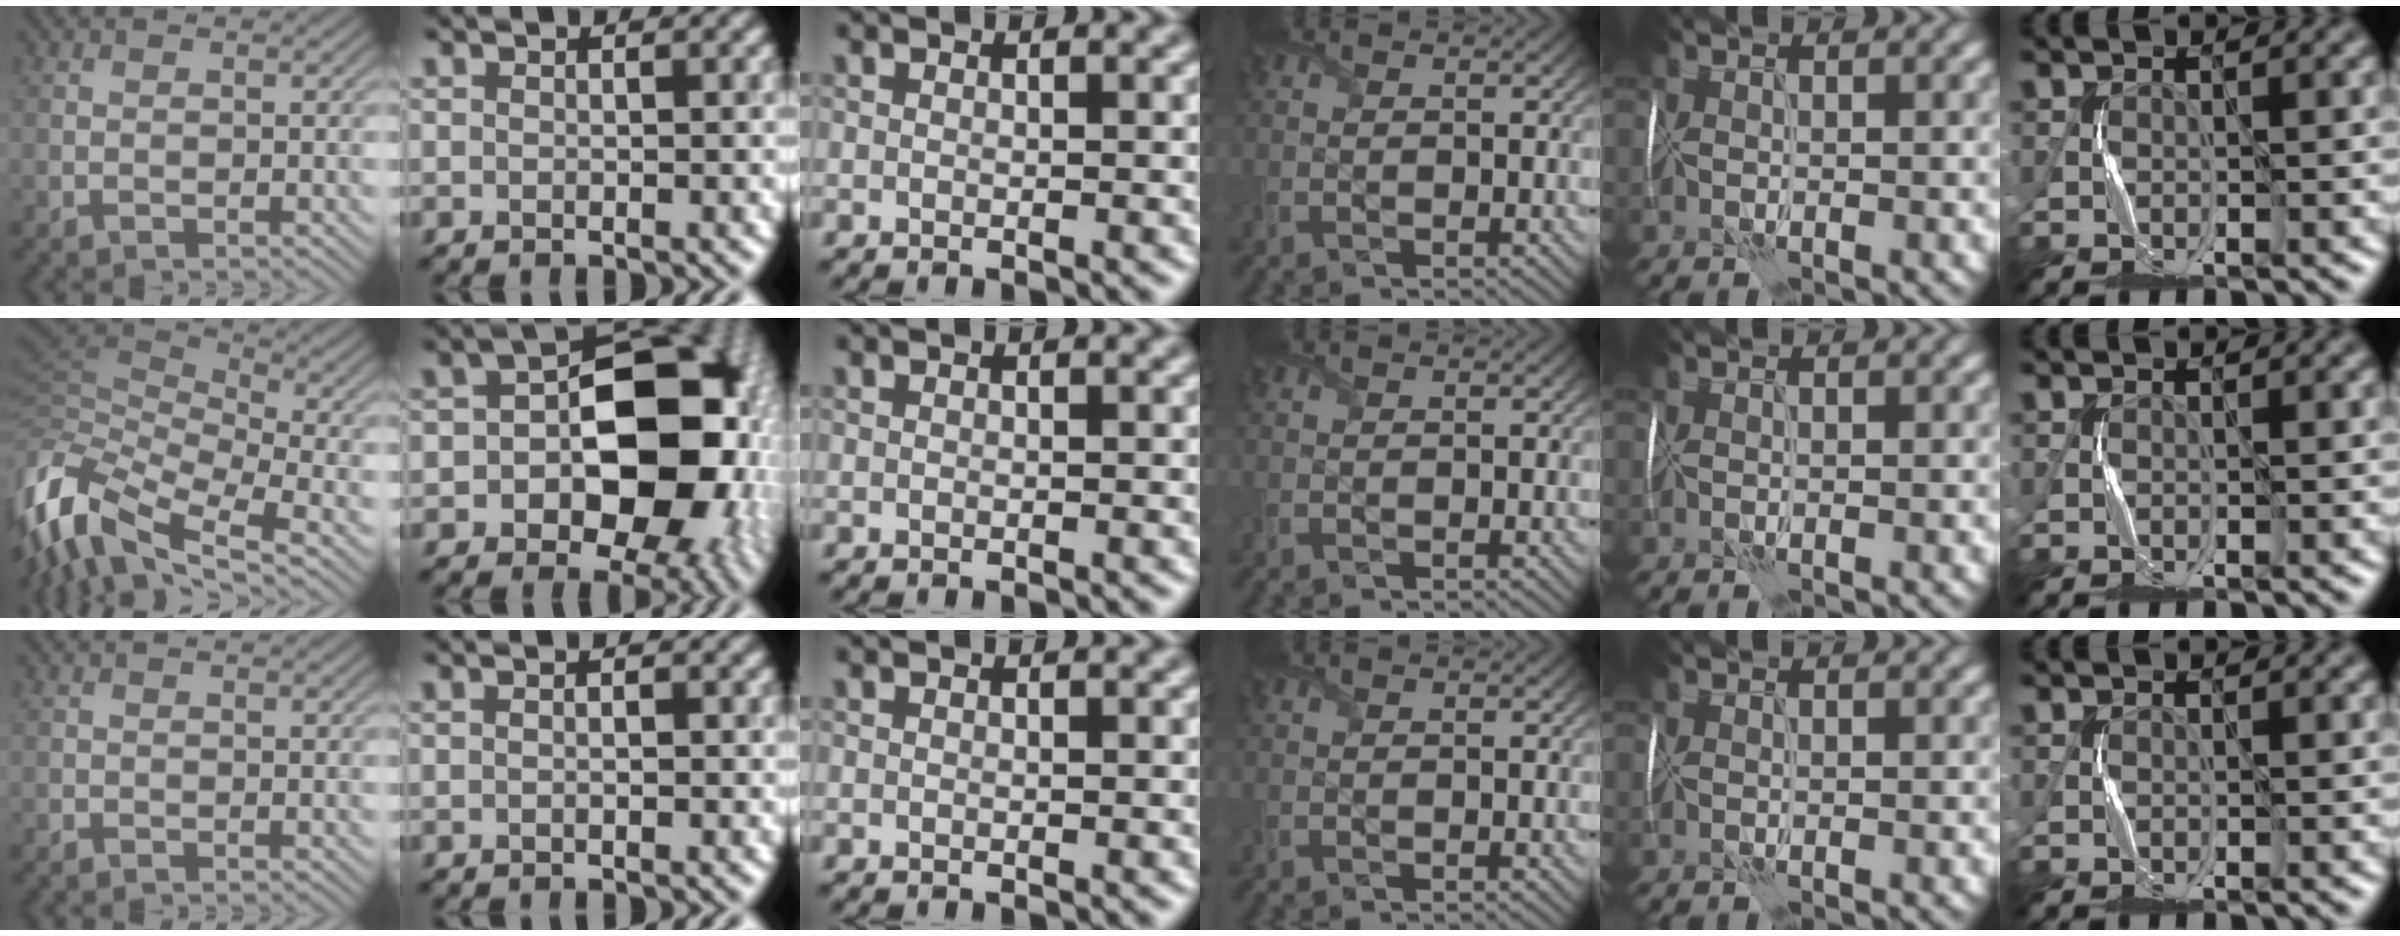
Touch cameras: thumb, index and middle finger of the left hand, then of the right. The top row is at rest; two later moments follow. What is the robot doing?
{"motion": "wrap", "object": "plastic wrap"}